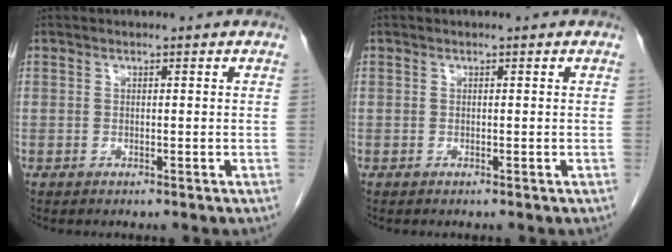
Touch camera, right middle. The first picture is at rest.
{"total": 0.0}